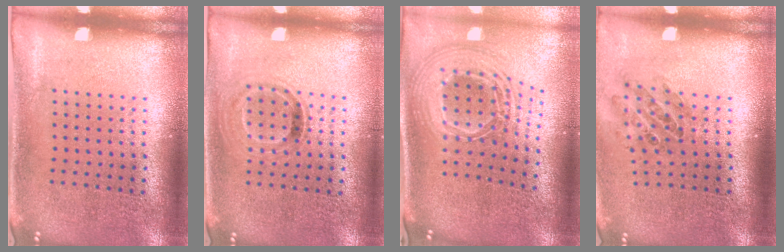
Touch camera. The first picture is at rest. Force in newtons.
{"total": 1.0, "press": 0.8, "slide": 0.5}
{"total": 2.7, "press": 1.8, "slide": 2.0}
{"total": 0.9, "press": 0.9, "slide": 0.1}